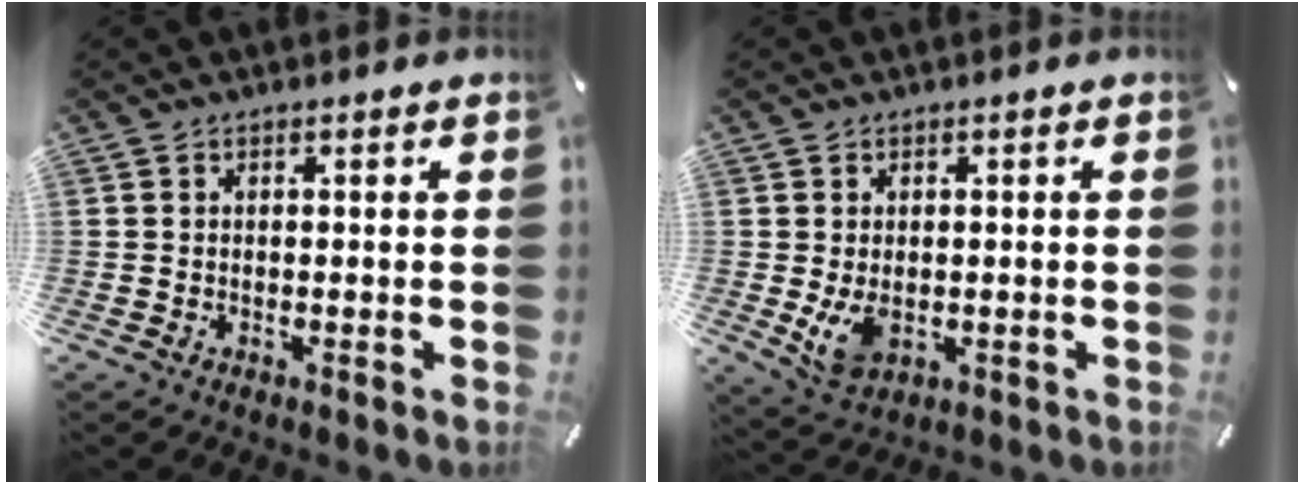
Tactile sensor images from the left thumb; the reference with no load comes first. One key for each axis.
{"total": 5.3, "fx": -0.4, "fy": 3.8, "fz": 3.7, "tx": -0.075, "ty": -0.011, "tz": -0.009}